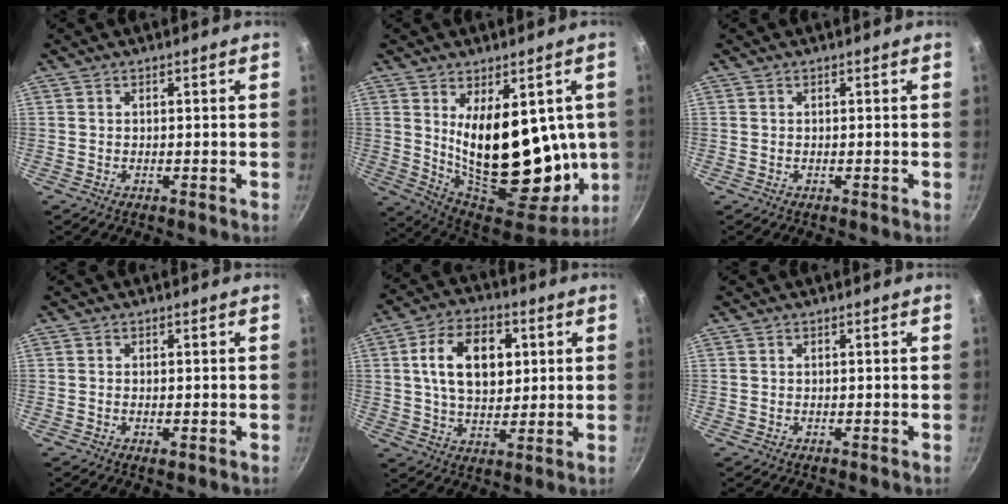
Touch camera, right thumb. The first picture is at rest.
{"total": 22.5, "force": [2.6, 11.8, 19.0], "torque": [-0.230, -0.067, 0.069]}
{"total": 0.0}
{"total": 1.4, "force": [-0.4, 0.6, 1.2], "torque": [-0.020, -0.003, -0.007]}
{"total": 14.2, "force": [3.1, 9.2, 10.4], "torque": [-0.150, 0.002, 0.046]}
{"total": 0.0}